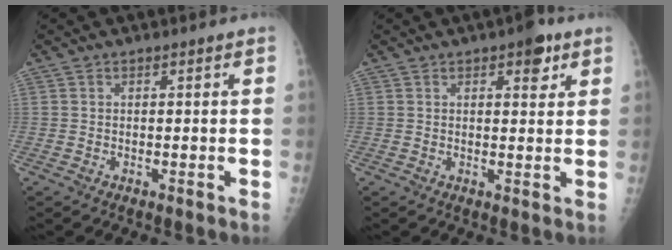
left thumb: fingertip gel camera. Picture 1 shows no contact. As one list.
[{"total": 4.5, "force": [2.5, 1.9, 3.2], "torque": [-0.025, -0.009, 0.028]}]